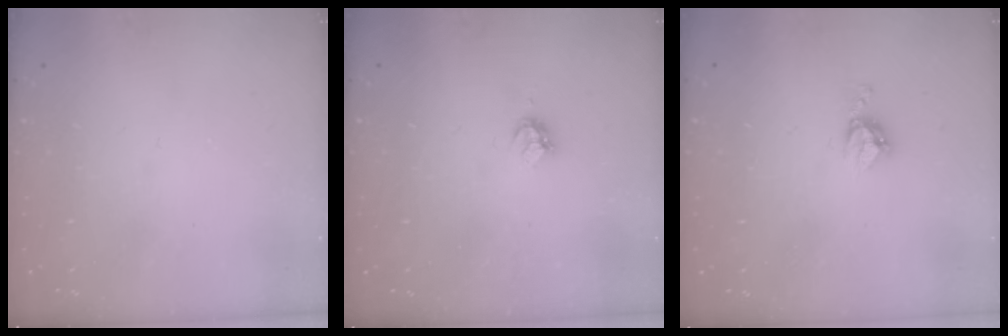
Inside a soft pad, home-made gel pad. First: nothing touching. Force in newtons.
{"total": 3.6, "press": 3.6, "slide": 0.7}
{"total": 4.9, "press": 4.8, "slide": 0.2}